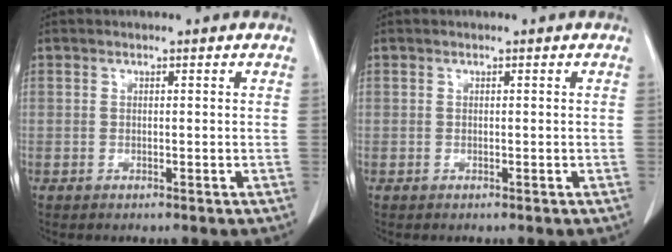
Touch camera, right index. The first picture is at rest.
{"total": 0.0}